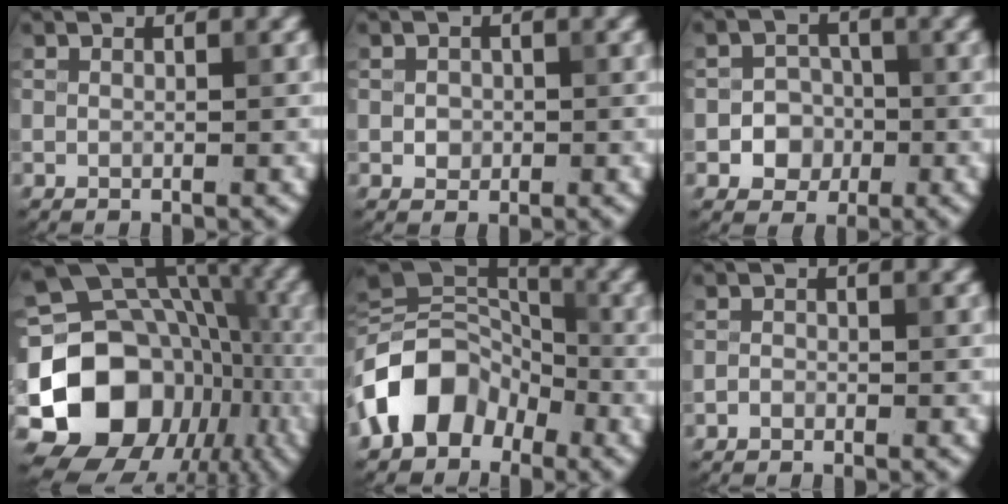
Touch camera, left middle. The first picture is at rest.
{"total": 1.2, "force": [-0.1, 1.1, 0.5], "torque": [-0.005, -0.004, -0.002]}
{"total": 3.4, "force": [-1.0, 3.1, 1.1], "torque": [0.007, 0.002, -0.033]}
{"total": 17.8, "force": [-5.2, 14.4, 9.0], "torque": [-0.171, 0.002, -0.100]}
{"total": 9.0, "force": [-4.0, 6.5, 4.7], "torque": [-0.076, 0.012, -0.093]}
{"total": 0.7, "force": [-0.5, 0.5, 0.1], "torque": [0.001, -0.001, -0.010]}